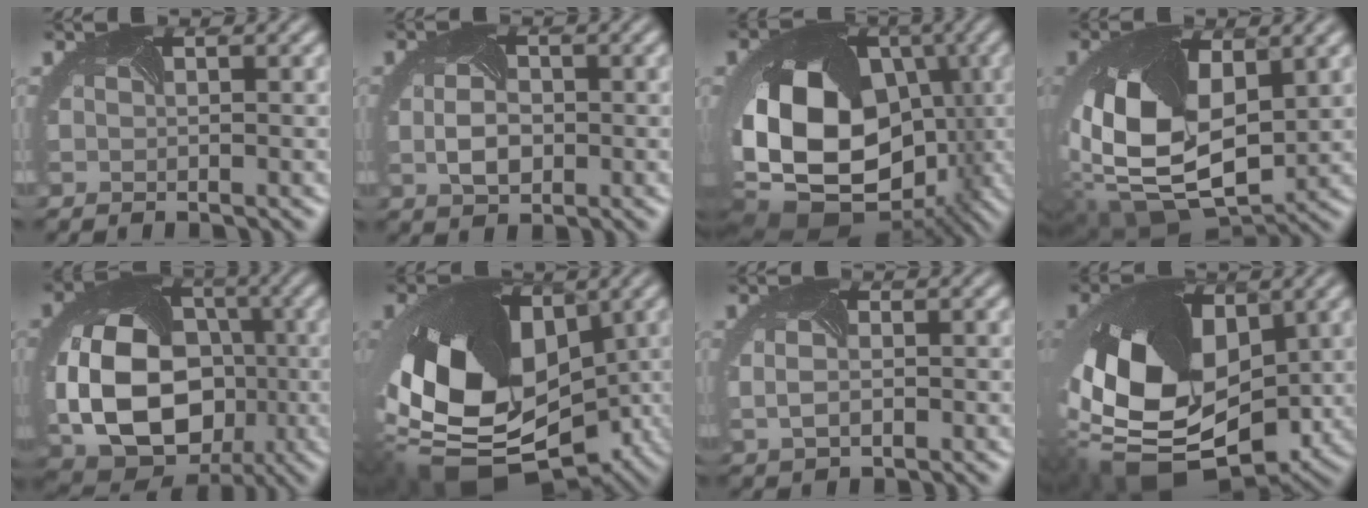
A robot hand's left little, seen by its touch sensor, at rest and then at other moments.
{"total": 2.4, "force": [-0.2, 1.9, 1.5], "torque": [-0.046, 0.000, -0.005]}
{"total": 16.7, "force": [-3.4, 12.3, 10.7], "torque": [-0.212, -0.032, -0.036]}
{"total": 14.0, "force": [1.1, 9.0, 10.7], "torque": [-0.242, -0.037, 0.038]}
{"total": 14.3, "force": [-2.1, 11.2, 8.7], "torque": [-0.172, -0.033, -0.028]}
{"total": 17.1, "force": [-3.9, 11.8, 11.7], "torque": [-0.242, -0.040, -0.039]}
{"total": 2.4, "force": [0.2, 1.9, 1.4], "torque": [-0.033, 0.006, 0.004]}
{"total": 15.3, "force": [-1.6, 10.4, 11.1], "torque": [-0.237, -0.030, -0.010]}